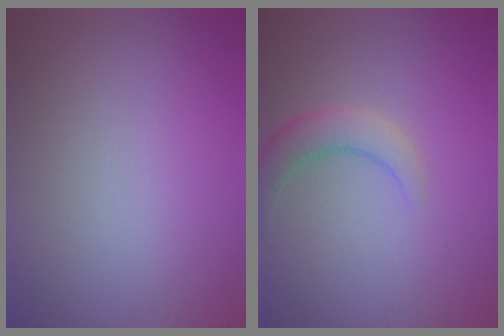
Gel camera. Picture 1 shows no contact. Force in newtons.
{"total": 2.7, "press": 2.7, "slide": 0.3}